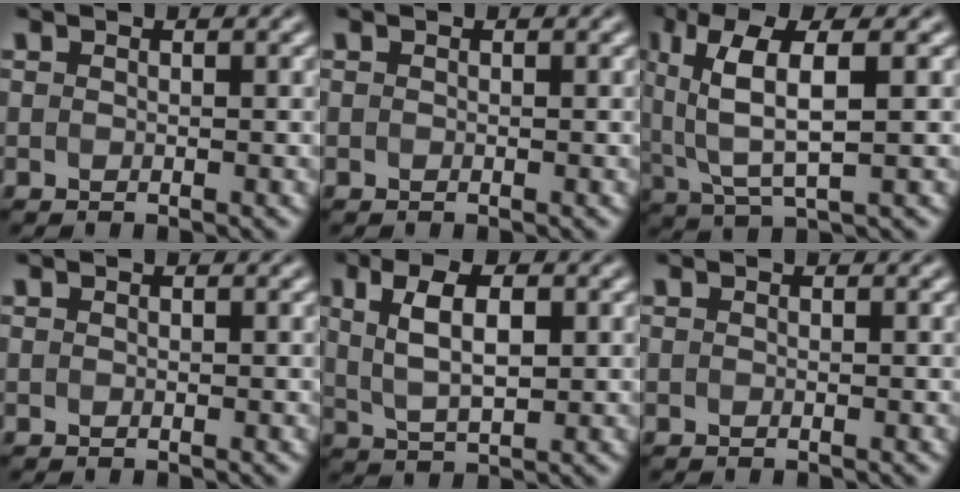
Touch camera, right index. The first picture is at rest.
{"total": 0.0}
{"total": 5.9, "force": [1.0, 2.3, 5.4], "torque": [-0.105, -0.002, 0.027]}
{"total": 0.0}
{"total": 4.7, "force": [0.9, 2.2, 4.0], "torque": [-0.064, -0.001, 0.022]}
{"total": 0.0}